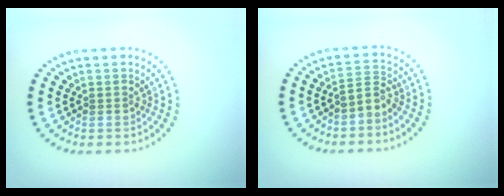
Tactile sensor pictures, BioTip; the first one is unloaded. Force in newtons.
{"total": 2.1, "press": 1.4, "slide": 1.6}